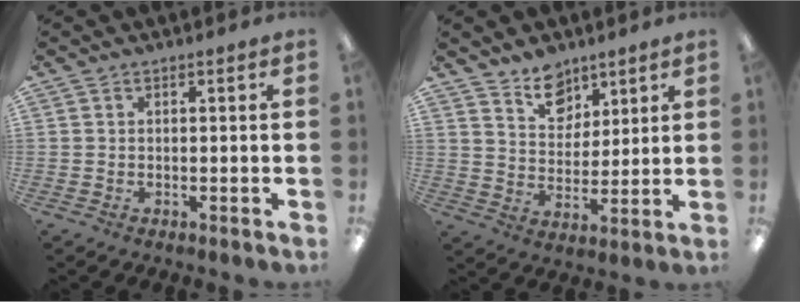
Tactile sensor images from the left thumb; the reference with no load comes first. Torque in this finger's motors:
{"motor_torque": [-0.12, -0.14, 0.07, -0.05, -0.01]}